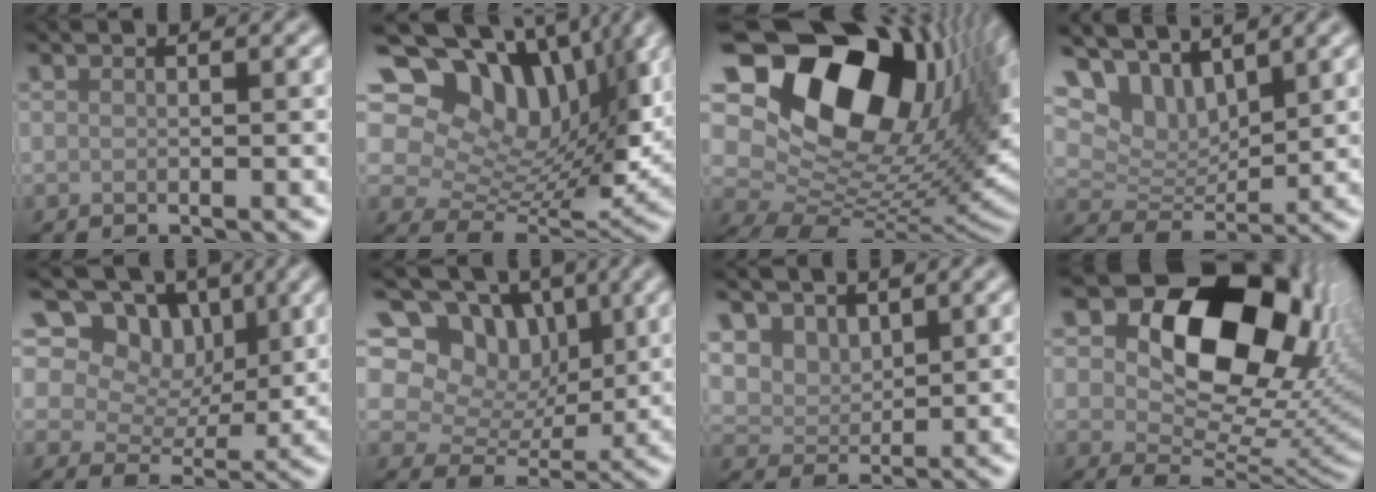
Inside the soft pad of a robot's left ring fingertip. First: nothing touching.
{"total": 14.1, "force": [6.3, 8.7, 9.2], "torque": [-0.160, 0.020, 0.109]}
{"total": 19.3, "force": [6.4, 12.3, 13.4], "torque": [-0.220, 0.011, 0.114]}
{"total": 7.6, "force": [5.3, 3.8, 3.9], "torque": [-0.078, 0.009, 0.083]}
{"total": 10.7, "force": [6.4, 6.6, 5.4], "torque": [-0.101, 0.004, 0.108]}
{"total": 10.7, "force": [5.7, 7.1, 5.6], "torque": [-0.092, 0.021, 0.070]}
{"total": 4.3, "force": [2.7, 2.8, 1.7], "torque": [-0.052, -0.013, 0.061]}
{"total": 14.9, "force": [6.0, 9.2, 10.1], "torque": [-0.147, 0.000, 0.098]}